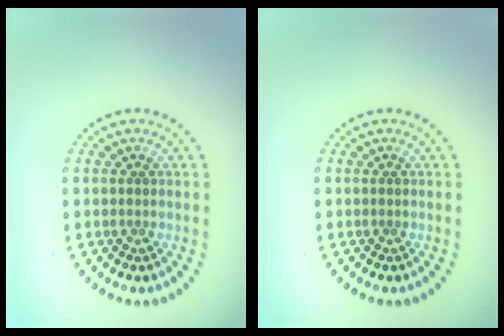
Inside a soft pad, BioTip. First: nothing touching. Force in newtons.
{"total": 0.0}